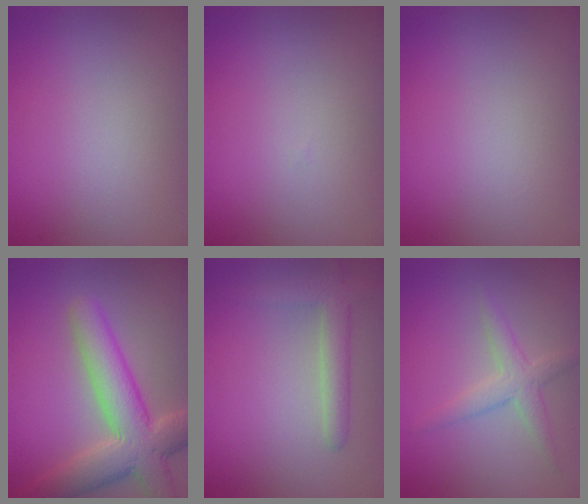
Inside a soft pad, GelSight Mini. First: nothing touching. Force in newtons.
{"total": 0.0}
{"total": 0.0}
{"total": 8.1, "press": 8.1, "slide": 0.6}
{"total": 2.9, "press": 2.9, "slide": 0.2}
{"total": 2.6, "press": 2.6, "slide": 0.1}